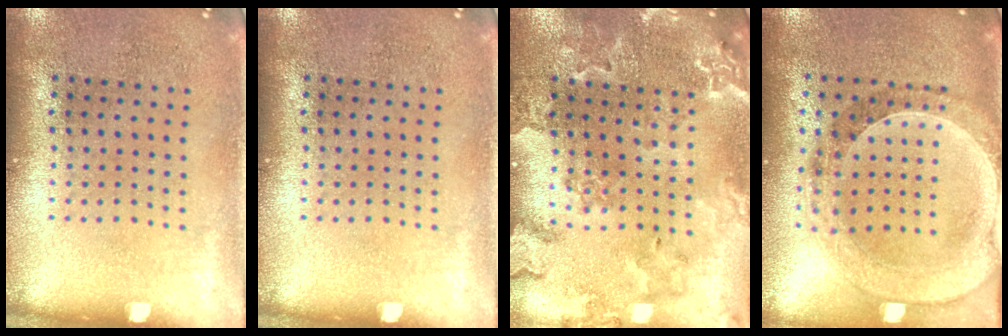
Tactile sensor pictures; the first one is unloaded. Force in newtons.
{"total": 0.0}
{"total": 2.0, "press": 2.0, "slide": 0.2}
{"total": 1.5, "press": 1.5, "slide": 0.3}